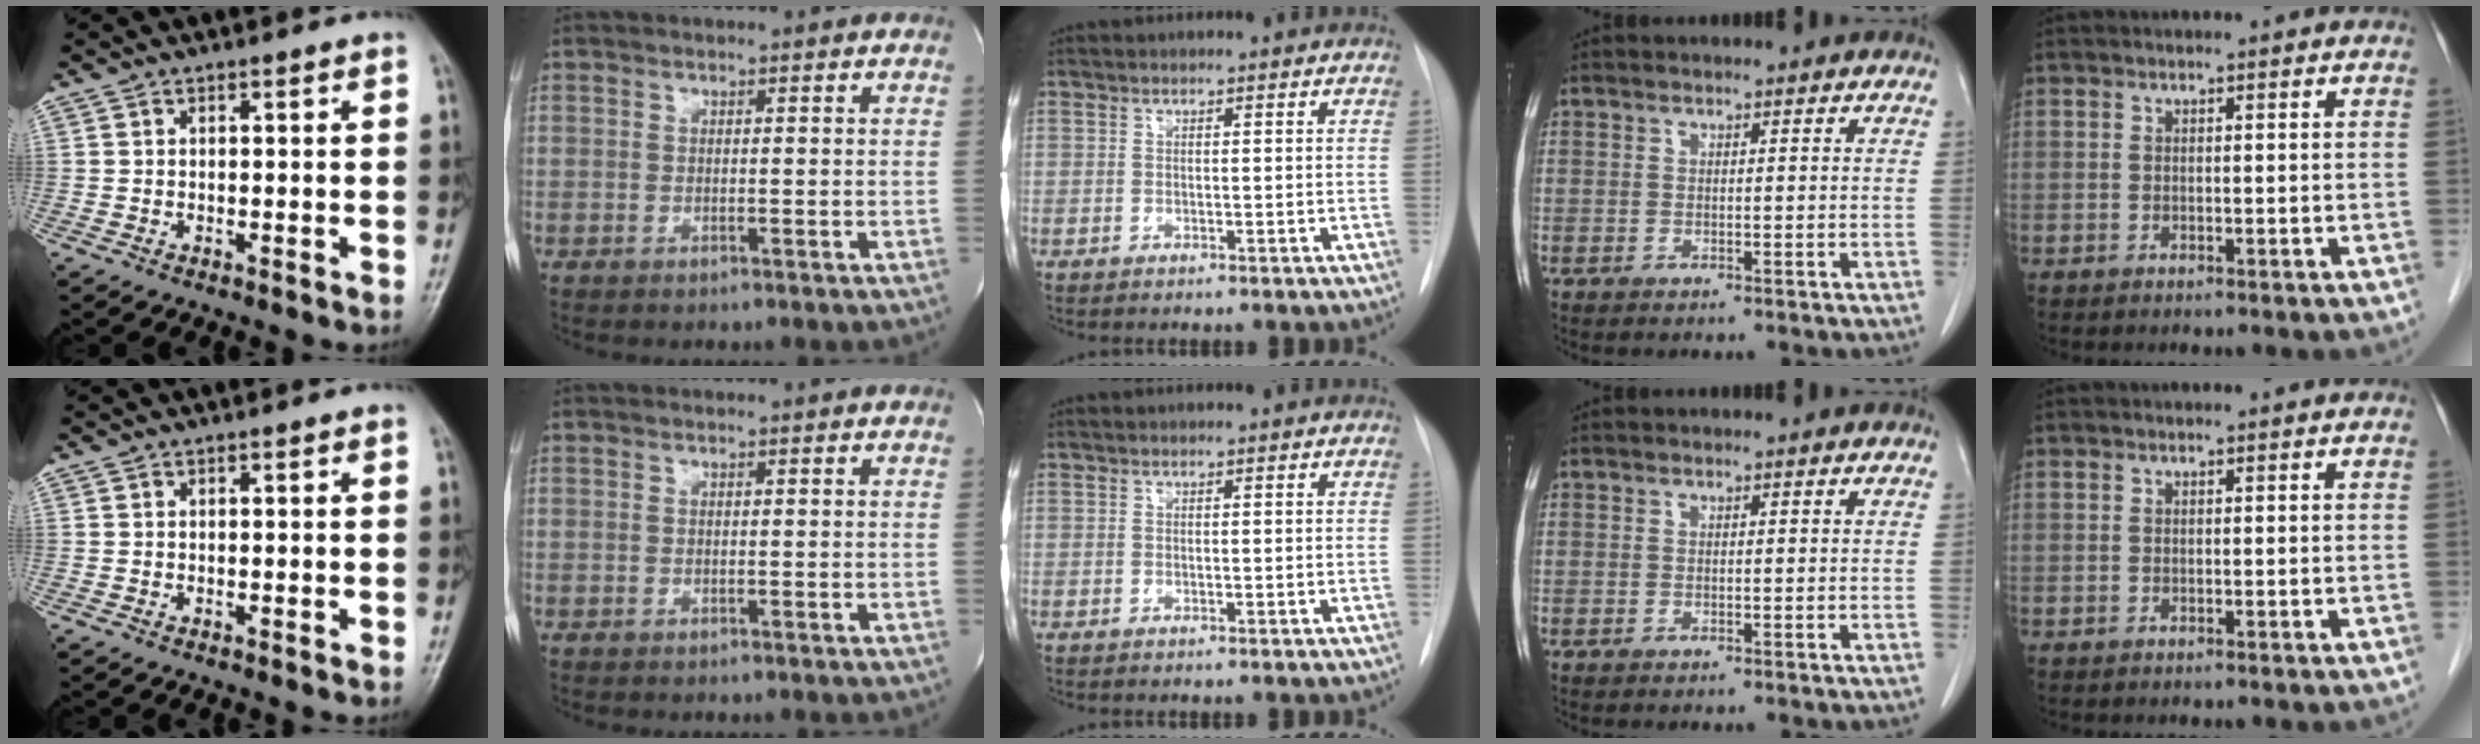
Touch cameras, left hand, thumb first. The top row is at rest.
{}